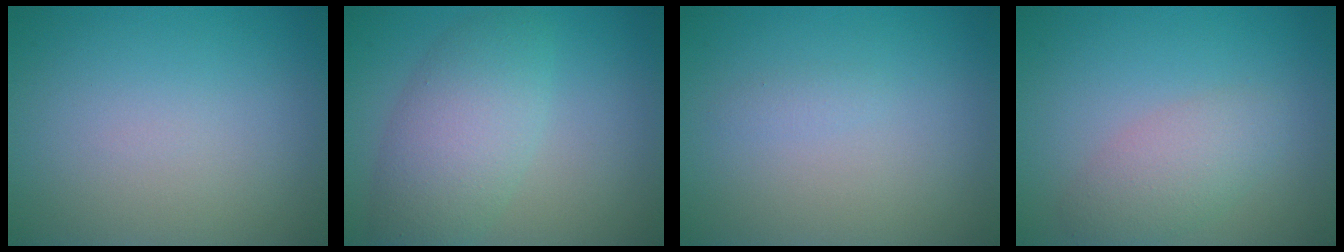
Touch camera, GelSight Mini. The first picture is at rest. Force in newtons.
{"total": 5.5, "press": 5.5, "slide": 0.2}
{"total": 0.6, "press": 0.6, "slide": 0.0}
{"total": 3.0, "press": 3.0, "slide": 0.1}